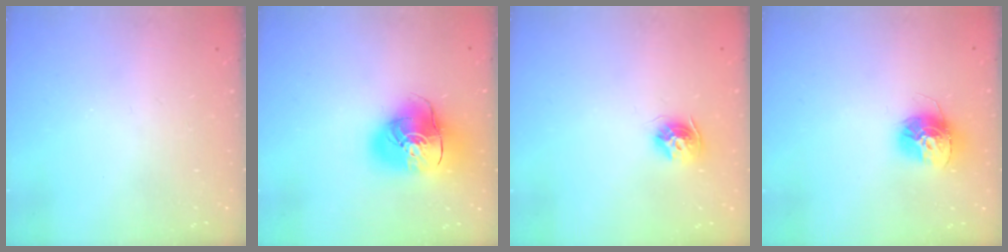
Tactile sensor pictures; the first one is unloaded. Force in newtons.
{"total": 15.4, "press": 15.2, "slide": 2.3}
{"total": 9.5, "press": 9.5, "slide": 0.4}
{"total": 13.8, "press": 13.7, "slide": 1.3}